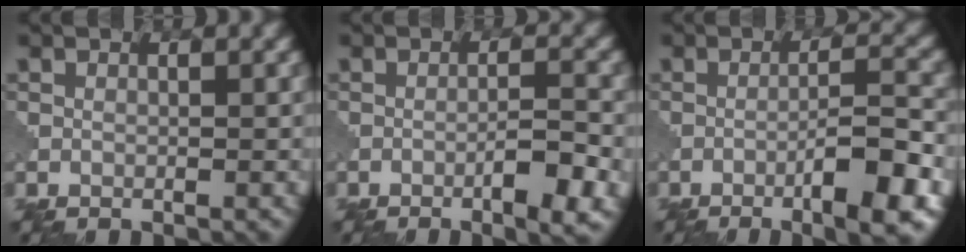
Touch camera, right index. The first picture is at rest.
{"total": 4.6, "force": [-2.1, 0.8, 4.0], "torque": [-0.067, 0.002, -0.033]}
{"total": 6.7, "force": [-3.2, 1.2, 5.8], "torque": [-0.083, 0.013, -0.051]}